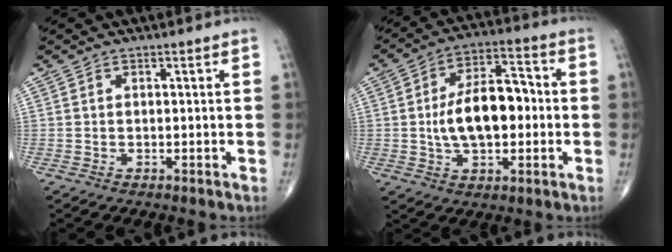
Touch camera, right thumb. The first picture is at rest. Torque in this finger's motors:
{"motor_torque": [1.57, 1.59, 1.30, -0.16, 0.11]}